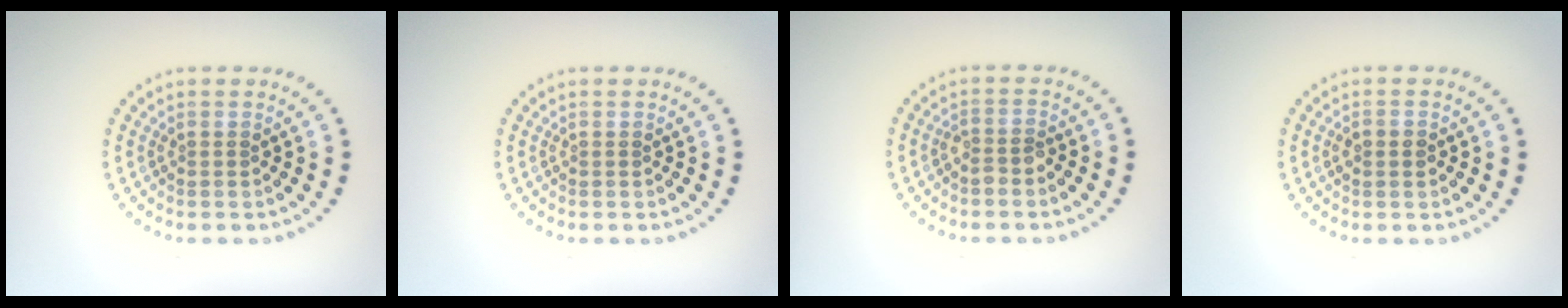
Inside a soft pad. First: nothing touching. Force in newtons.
{"total": 0.0}
{"total": 1.4, "press": 1.3, "slide": 0.7}
{"total": 1.0, "press": 0.9, "slide": 0.2}